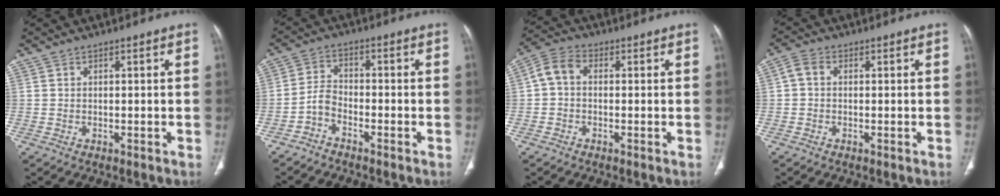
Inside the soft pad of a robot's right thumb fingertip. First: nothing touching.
{"total": 3.6, "force": [-2.6, 1.7, 1.7], "torque": [-0.030, 0.023, -0.057]}
{"total": 5.0, "force": [0.1, 3.5, 3.6], "torque": [-0.065, 0.015, -0.011]}
{"total": 2.7, "force": [0.1, 2.0, 1.9], "torque": [-0.035, 0.007, -0.004]}